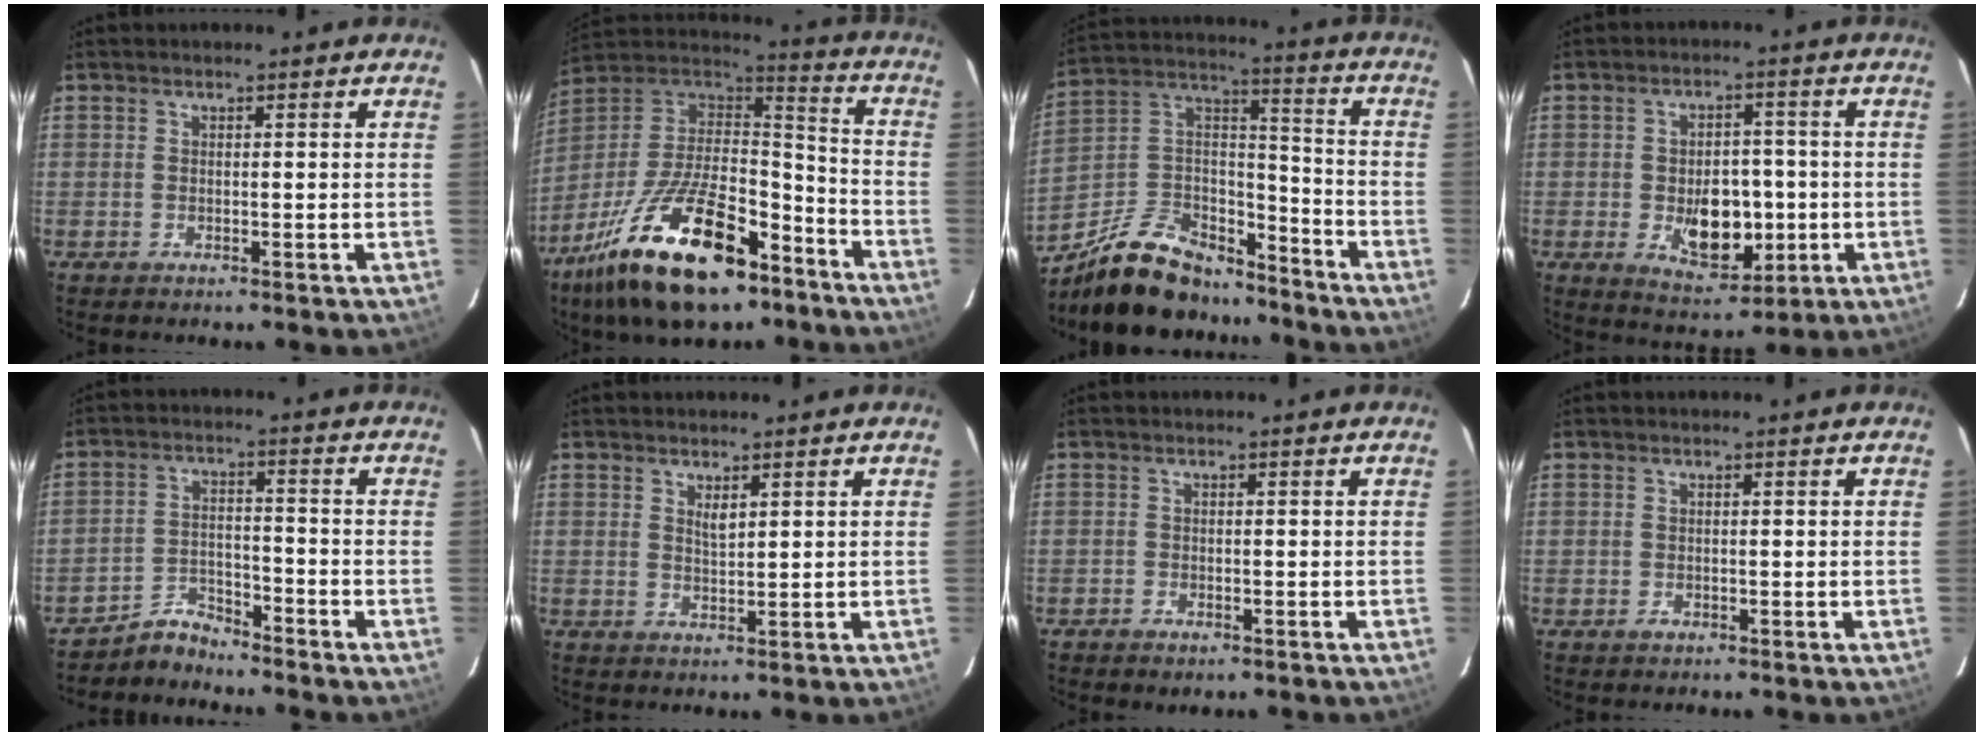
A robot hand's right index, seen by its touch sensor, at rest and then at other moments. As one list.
[{"total": 26.4, "force": [-15.6, 11.3, 18.1], "torque": [-0.355, -0.019, -0.255]}, {"total": 18.6, "force": [-14.5, 8.3, 8.3], "torque": [-0.183, 0.041, -0.234]}, {"total": 10.6, "force": [-2.0, 6.5, 8.1], "torque": [-0.140, -0.002, -0.015]}, {"total": 5.7, "force": [-5.4, 1.7, 0.6], "torque": [-0.021, 0.026, -0.098]}, {"total": 2.0, "force": [1.1, 0.7, 1.5], "torque": [-0.025, -0.001, 0.020]}, {"total": 2.0, "force": [-1.4, 1.2, 0.9], "torque": [-0.025, -0.004, -0.022]}, {"total": 0.8, "force": [-0.4, 0.7, 0.2], "torque": [-0.002, 0.000, -0.005]}]